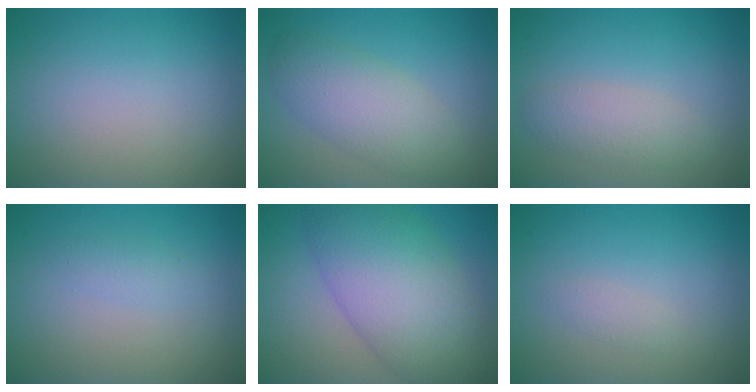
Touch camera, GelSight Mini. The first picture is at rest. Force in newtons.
{"total": 4.7, "press": 4.7, "slide": 0.2}
{"total": 2.4, "press": 2.4, "slide": 0.1}
{"total": 1.1, "press": 1.1, "slide": 0.1}
{"total": 9.9, "press": 9.9, "slide": 0.1}
{"total": 0.8, "press": 0.8, "slide": 0.0}